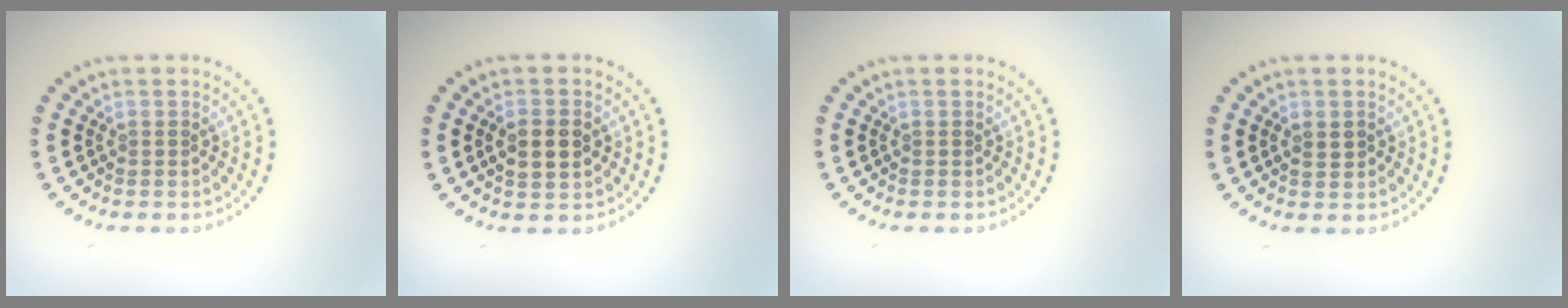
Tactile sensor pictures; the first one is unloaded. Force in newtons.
{"total": 2.8, "press": 2.8, "slide": 0.3}
{"total": 0.0}
{"total": 0.8, "press": 0.8, "slide": 0.3}